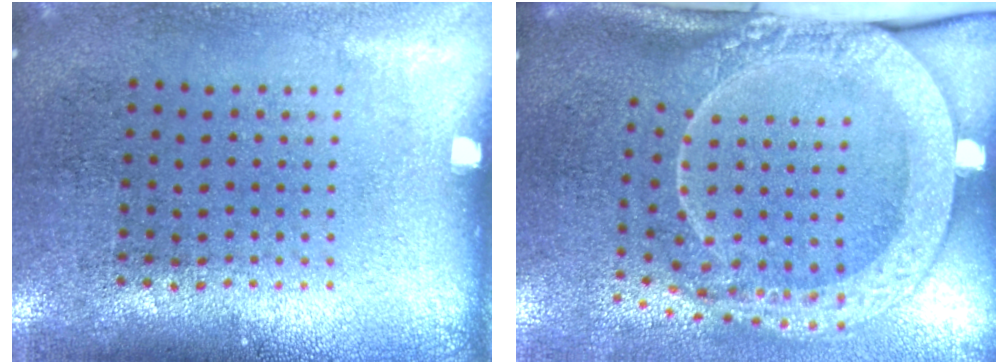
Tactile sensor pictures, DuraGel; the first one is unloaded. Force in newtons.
{"total": 3.0, "press": 2.1, "slide": 2.1}